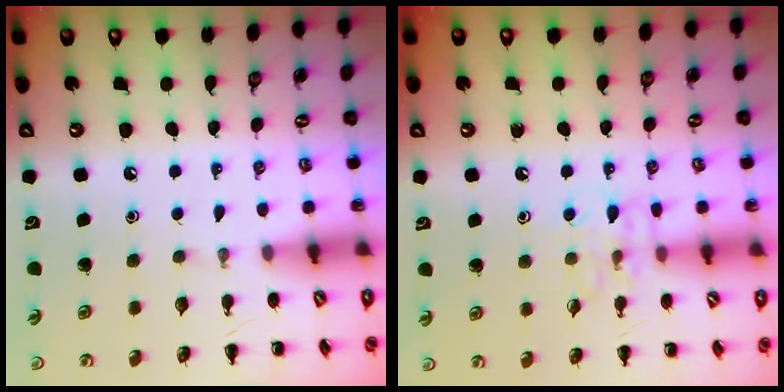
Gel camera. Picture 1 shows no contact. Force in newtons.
{"total": 8.4, "press": 8.3, "slide": 0.7}